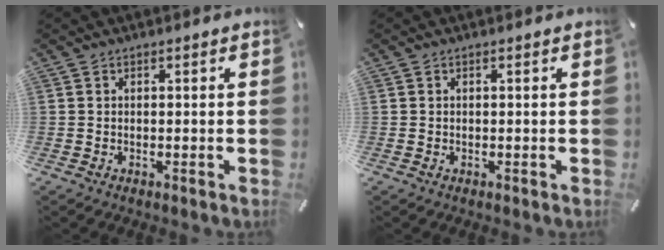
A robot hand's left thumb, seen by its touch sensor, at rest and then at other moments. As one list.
[{"total": 0.0}]